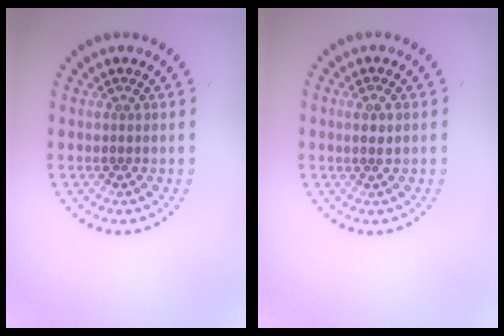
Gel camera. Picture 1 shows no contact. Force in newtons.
{"total": 1.5, "press": 1.3, "slide": 0.6}